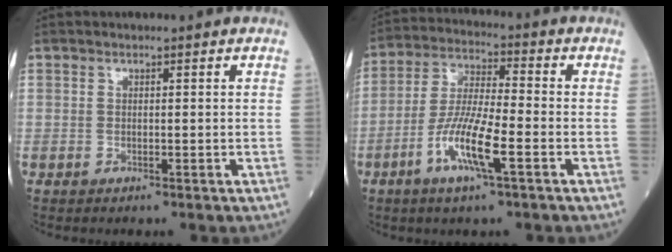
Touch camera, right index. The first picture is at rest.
{"total": 10.2, "force": [-4.1, 0.7, 9.4], "torque": [-0.188, -0.008, -0.081]}